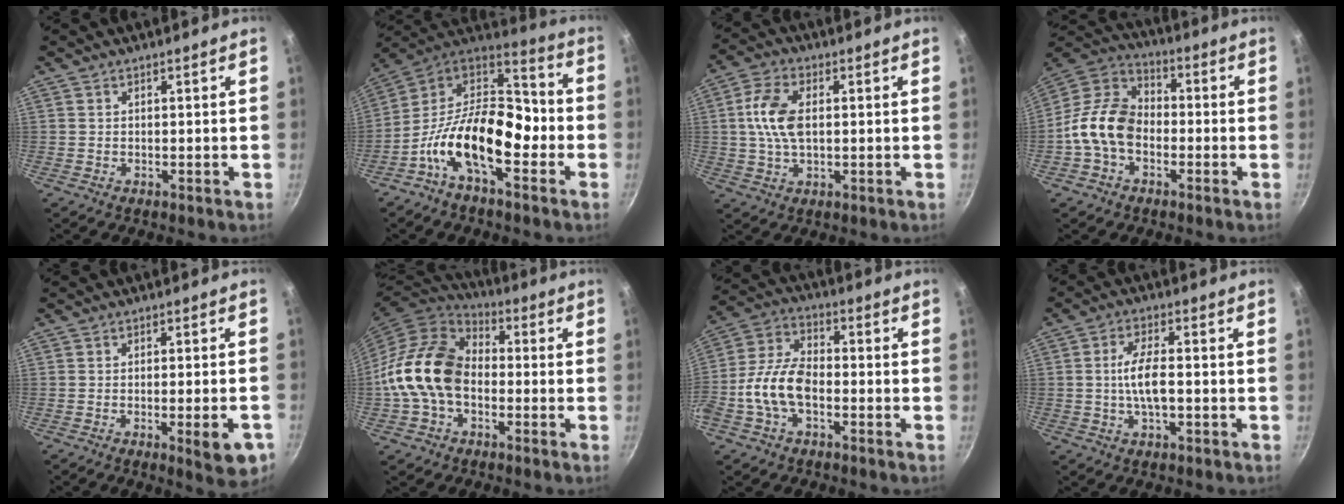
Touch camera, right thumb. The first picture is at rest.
{"total": 19.4, "force": [-6.3, 10.1, 15.3], "torque": [-0.242, 0.062, -0.137]}
{"total": 8.9, "force": [0.9, 5.0, 7.3], "torque": [-0.138, 0.014, 0.013]}
{"total": 12.6, "force": [-3.0, 8.9, 8.4], "torque": [-0.126, 0.040, -0.080]}
{"total": 7.5, "force": [-3.0, 1.9, 6.6], "torque": [-0.070, 0.007, -0.034]}
{"total": 16.0, "force": [-2.1, 11.6, 10.9], "torque": [-0.171, 0.038, -0.055]}
{"total": 11.4, "force": [-3.1, 6.7, 8.8], "torque": [-0.166, 0.040, -0.071]}
{"total": 6.7, "force": [-0.7, 2.6, 6.1], "torque": [-0.113, 0.014, -0.017]}